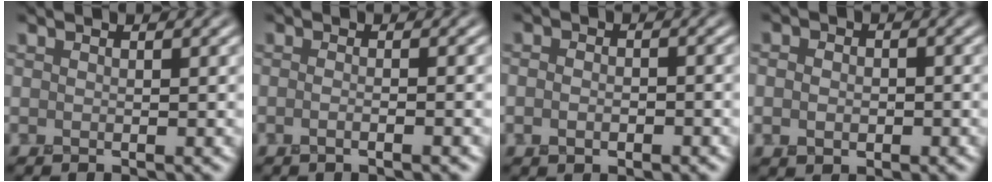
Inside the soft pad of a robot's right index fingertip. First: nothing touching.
{"total": 2.3, "force": [-0.7, 1.0, 2.0], "torque": [-0.003, -0.001, -0.023]}
{"total": 2.1, "force": [-0.6, 1.4, 1.5], "torque": [-0.022, -0.001, -0.011]}
{"total": 2.4, "force": [-0.3, 1.9, 1.4], "torque": [-0.017, -0.002, -0.009]}